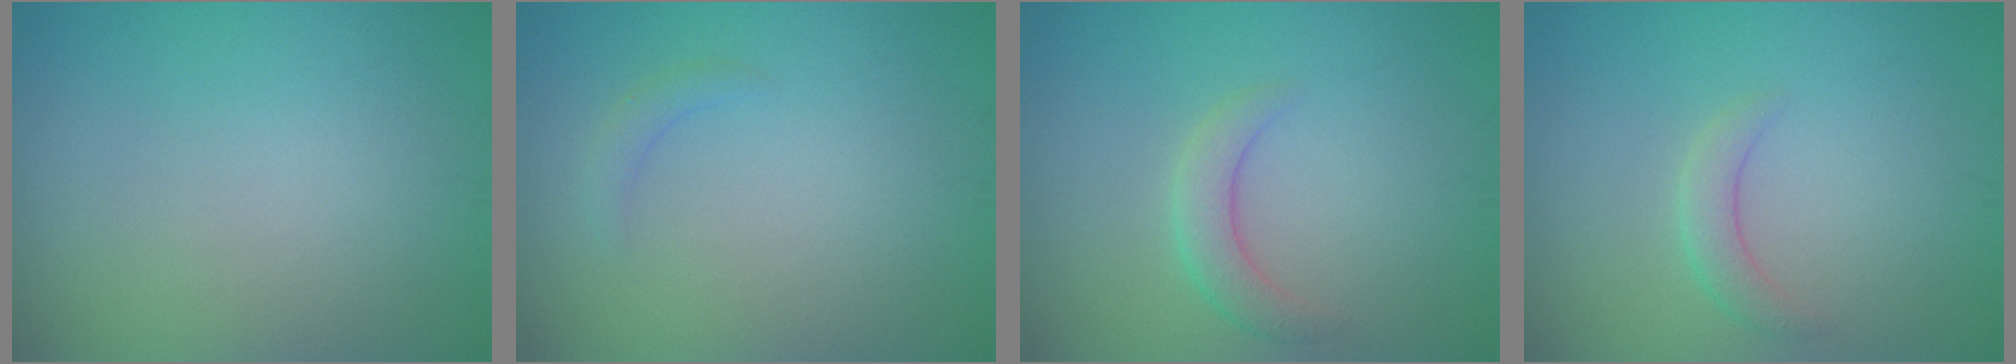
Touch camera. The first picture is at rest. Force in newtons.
{"total": 1.0, "press": 1.0, "slide": 0.1}
{"total": 2.4, "press": 2.4, "slide": 0.2}
{"total": 1.8, "press": 1.8, "slide": 0.2}